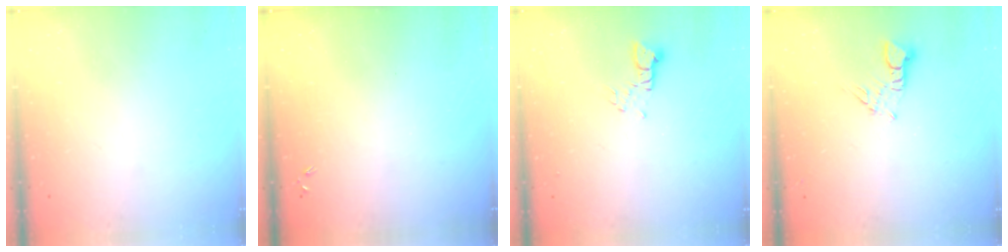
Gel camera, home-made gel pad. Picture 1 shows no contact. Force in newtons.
{"total": 0.0}
{"total": 2.4, "press": 2.4, "slide": 0.1}
{"total": 2.9, "press": 2.9, "slide": 0.3}